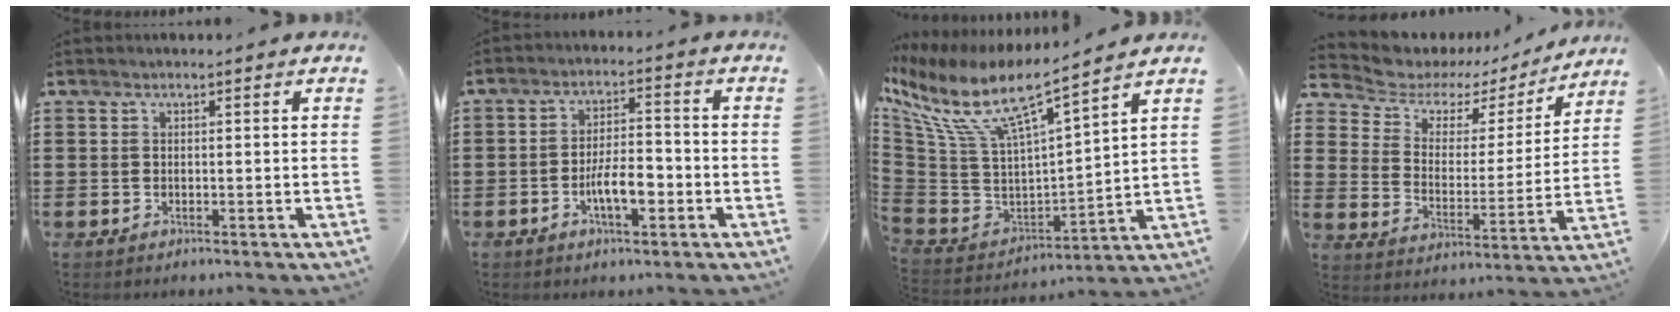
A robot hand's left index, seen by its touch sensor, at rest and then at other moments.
{"total": 6.3, "force": [-2.2, 2.4, 5.4], "torque": [-0.097, 0.004, -0.046]}
{"total": 10.5, "force": [6.5, 2.3, 7.9], "torque": [-0.178, -0.046, 0.104]}
{"total": 5.4, "force": [4.2, 3.2, 1.3], "torque": [-0.057, -0.022, 0.067]}